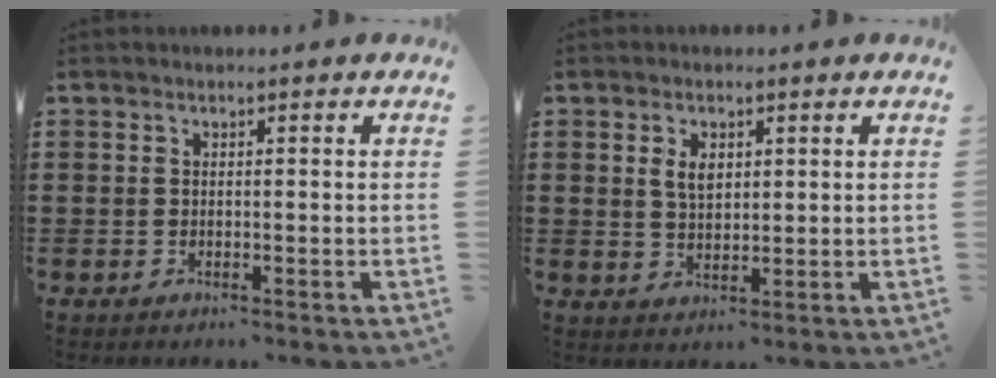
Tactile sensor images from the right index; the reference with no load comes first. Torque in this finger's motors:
{"motor_torque": [0.09, 0.02, 0.07, 0.08]}